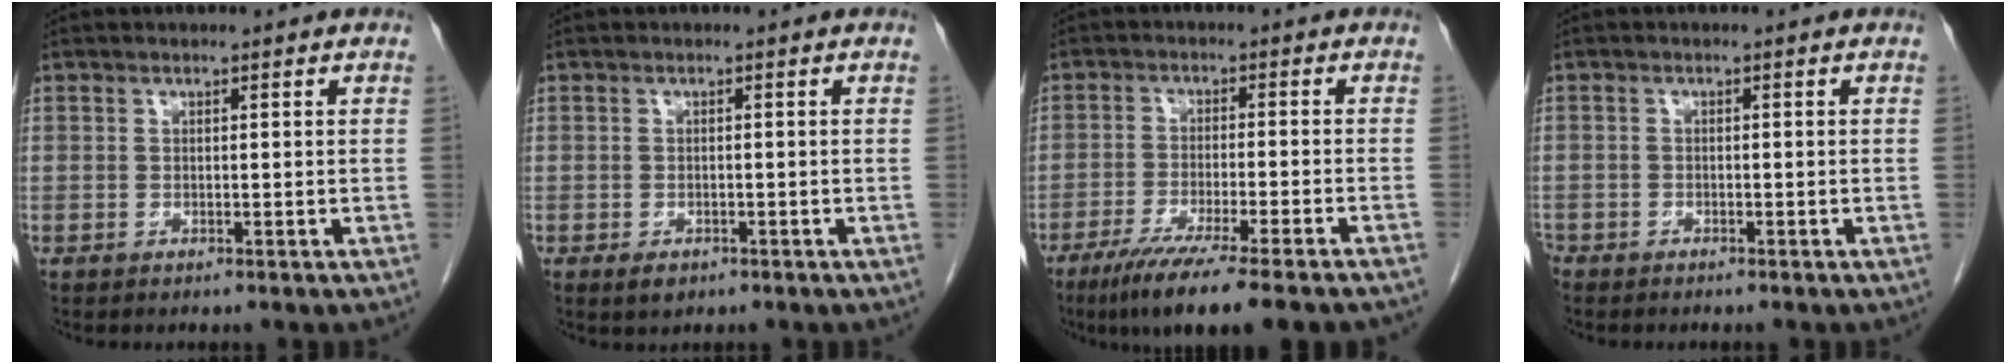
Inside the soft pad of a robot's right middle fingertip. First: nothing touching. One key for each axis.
{"total": 1.8, "fx": -1.0, "fy": 1.1, "fz": 1.1, "tx": -0.022, "ty": 0.000, "tz": -0.008}
{"total": 13.8, "fx": -10.7, "fy": -0.1, "fz": 8.8, "tx": -0.129, "ty": -0.040, "tz": -0.162}
{"total": 1.5, "fx": -1.3, "fy": 0.8, "fz": 0.3, "tx": -0.010, "ty": 0.001, "tz": -0.025}